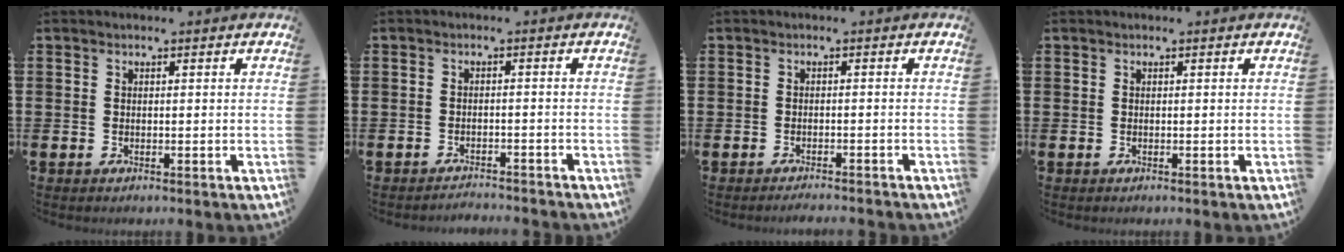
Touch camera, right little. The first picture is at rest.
{"total": 1.6, "force": [-1.6, -0.2, -0.2], "torque": [0.000, 0.005, -0.035]}
{"total": 1.1, "force": [-1.1, -0.2, 0.1], "torque": [-0.002, -0.001, -0.021]}
{"total": 0.0}